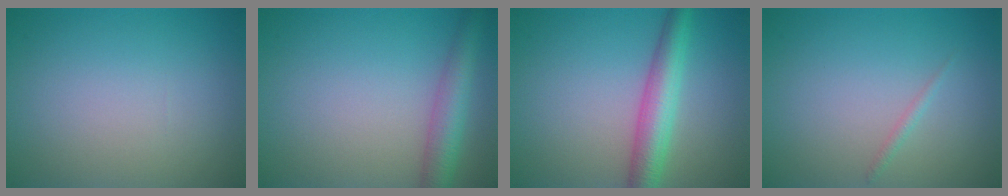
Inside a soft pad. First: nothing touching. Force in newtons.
{"total": 4.0, "press": 4.0, "slide": 0.2}
{"total": 4.7, "press": 4.7, "slide": 0.1}
{"total": 0.7, "press": 0.7, "slide": 0.0}